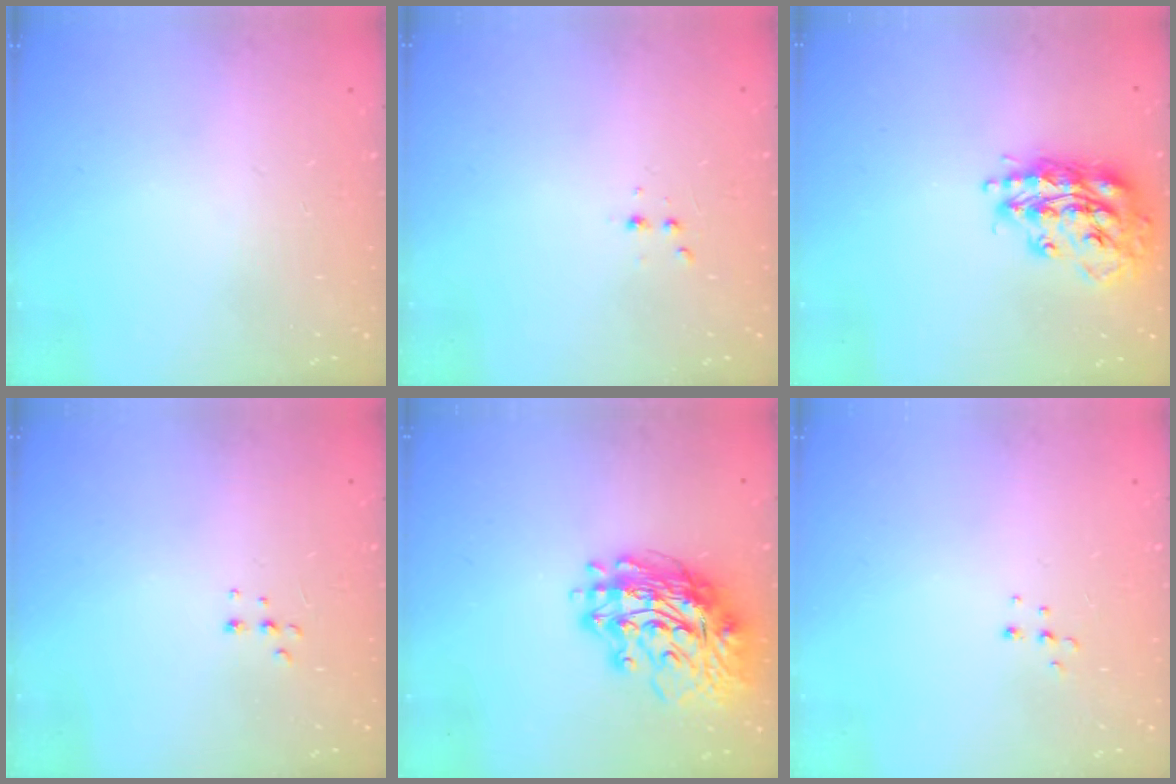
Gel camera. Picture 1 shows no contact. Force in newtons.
{"total": 2.9, "press": 2.7, "slide": 1.0}
{"total": 17.4, "press": 17.4, "slide": 1.1}
{"total": 3.4, "press": 3.3, "slide": 0.6}
{"total": 17.0, "press": 16.8, "slide": 2.5}
{"total": 5.1, "press": 5.0, "slide": 0.4}